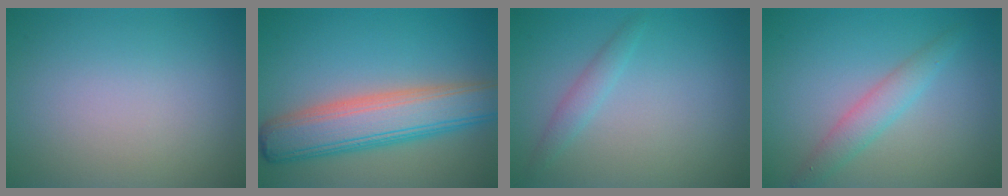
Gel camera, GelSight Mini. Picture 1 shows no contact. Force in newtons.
{"total": 7.7, "press": 7.7, "slide": 0.4}
{"total": 1.4, "press": 1.4, "slide": 0.0}
{"total": 2.4, "press": 2.4, "slide": 0.1}